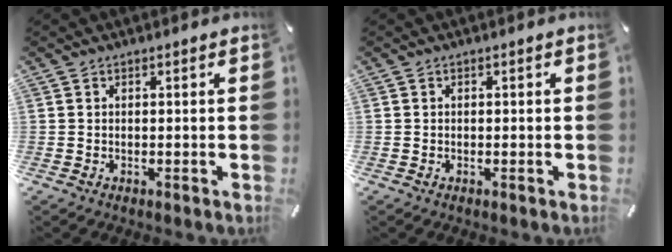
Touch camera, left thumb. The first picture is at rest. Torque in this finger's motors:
{"motor_torque": [-0.24, -0.19, -0.28, 0.10, 0.01]}